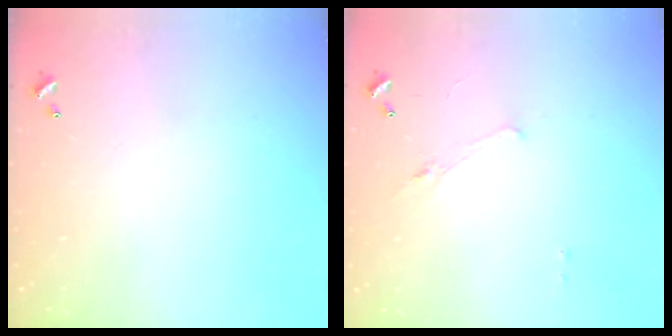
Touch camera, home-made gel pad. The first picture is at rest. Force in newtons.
{"total": 1.3, "press": 1.2, "slide": 0.6}